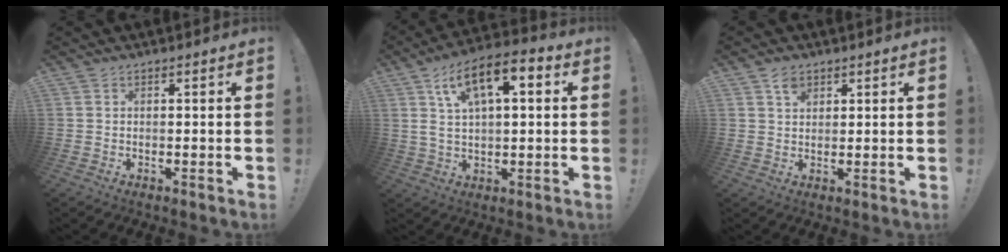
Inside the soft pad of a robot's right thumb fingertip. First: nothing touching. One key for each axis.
{"total": 12.7, "fx": 5.1, "fy": 5.1, "fz": 10.4, "tx": -0.177, "ty": -0.008, "tz": 0.088}
{"total": 3.3, "fx": 2.1, "fy": 2.0, "fz": 1.6, "tx": -0.019, "ty": -0.008, "tz": 0.035}